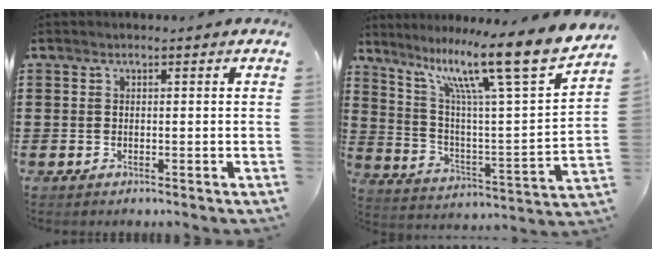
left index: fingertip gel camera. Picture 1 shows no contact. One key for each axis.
{"total": 15.4, "fx": 11.0, "fy": 1.2, "fz": 10.8, "tx": -0.206, "ty": -0.075, "tz": 0.169}